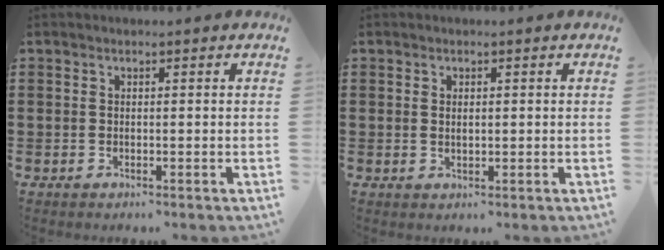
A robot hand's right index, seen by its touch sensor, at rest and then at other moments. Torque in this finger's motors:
{"motor_torque": [-0.29, 0.40, -0.01, -0.01]}